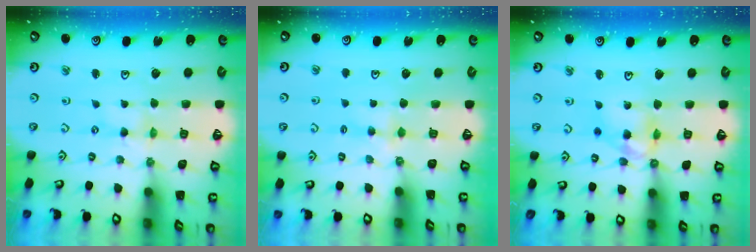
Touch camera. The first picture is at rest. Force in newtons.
{"total": 3.9, "press": 3.8, "slide": 0.4}
{"total": 12.0, "press": 11.8, "slide": 2.0}